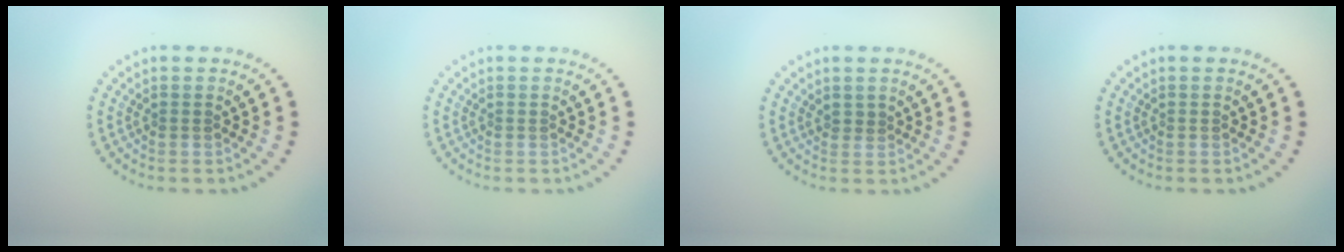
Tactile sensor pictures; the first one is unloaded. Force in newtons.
{"total": 0.0}
{"total": 0.6, "press": 0.4, "slide": 0.5}
{"total": 0.0}